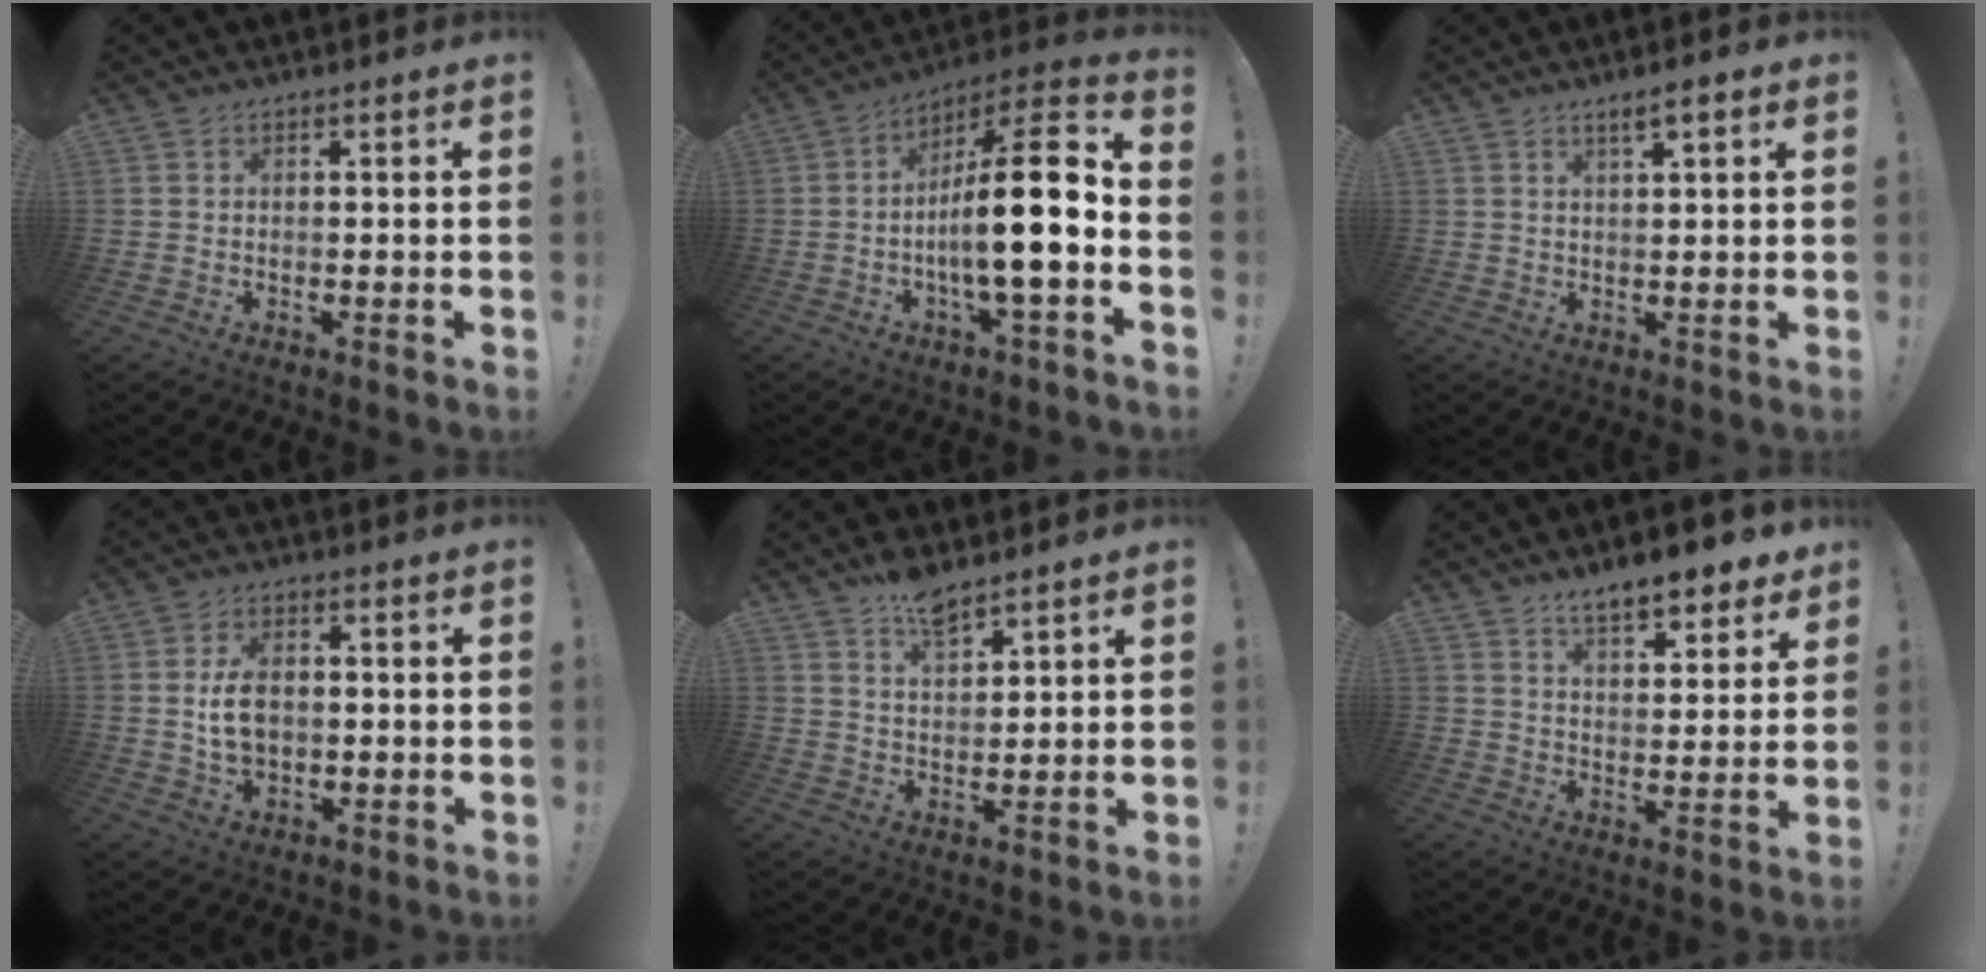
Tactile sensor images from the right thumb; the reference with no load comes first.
{"total": 20.0, "force": [-3.3, 4.1, 19.2], "torque": [-0.322, 0.015, -0.065]}
{"total": 3.5, "force": [2.0, 0.5, 2.8], "torque": [-0.048, -0.006, 0.030]}
{"total": 7.6, "force": [0.2, 5.0, 5.7], "torque": [-0.100, 0.000, 0.000]}
{"total": 7.4, "force": [5.9, 2.6, 3.6], "torque": [-0.046, -0.039, 0.104]}
{"total": 9.4, "force": [7.8, 2.3, 4.8], "torque": [-0.067, -0.060, 0.133]}